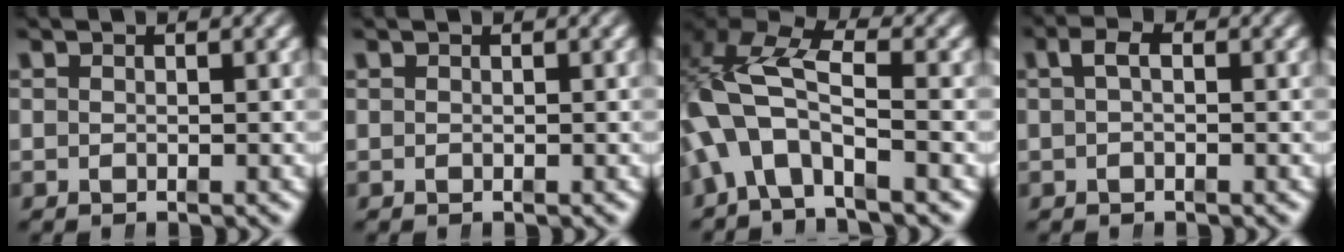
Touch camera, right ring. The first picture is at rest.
{"total": 0.0}
{"total": 6.9, "force": [0.1, 4.5, 5.3], "torque": [-0.131, -0.019, 0.003]}
{"total": 1.6, "force": [0.3, 0.6, 1.5], "torque": [-0.025, 0.007, 0.004]}